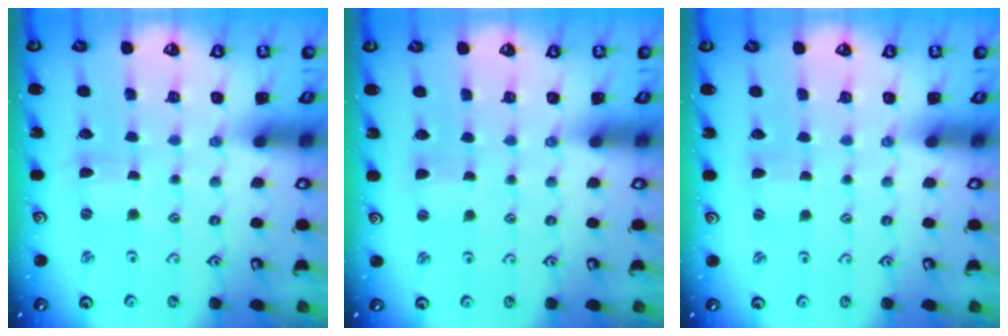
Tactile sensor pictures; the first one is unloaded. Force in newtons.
{"total": 1.5, "press": 1.5, "slide": 0.3}
{"total": 1.3, "press": 1.3, "slide": 0.2}